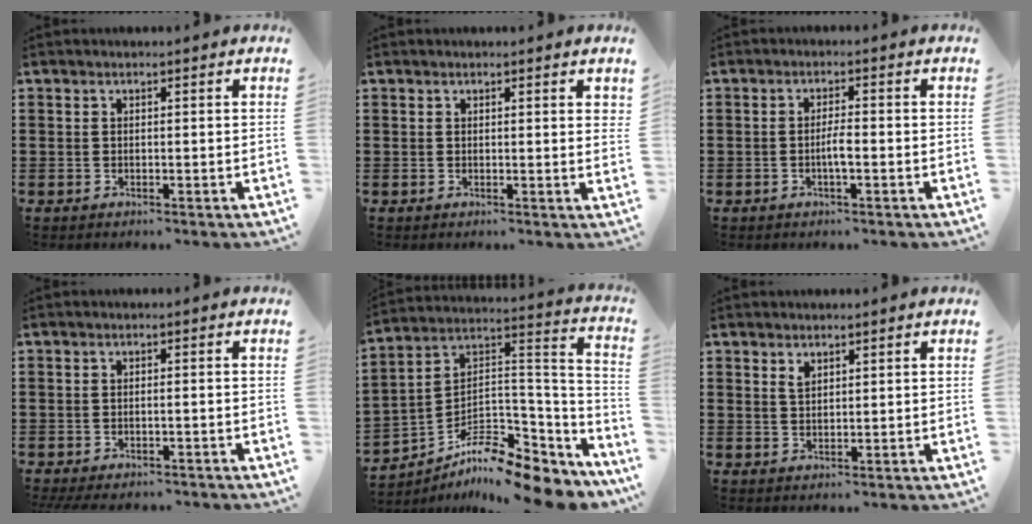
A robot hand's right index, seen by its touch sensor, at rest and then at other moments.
{"total": 0.8, "force": [0.4, 0.0, 0.7], "torque": [-0.015, 0.001, 0.007]}
{"total": 2.6, "force": [-0.8, 0.4, 2.4], "torque": [-0.046, 0.003, -0.014]}
{"total": 1.5, "force": [-1.4, 0.2, 0.5], "torque": [-0.014, -0.004, -0.028]}
{"total": 8.8, "force": [-7.2, 3.1, 4.0], "torque": [-0.076, 0.004, -0.140]}
{"total": 1.7, "force": [1.1, 0.9, 0.9], "torque": [-0.021, 0.003, 0.021]}